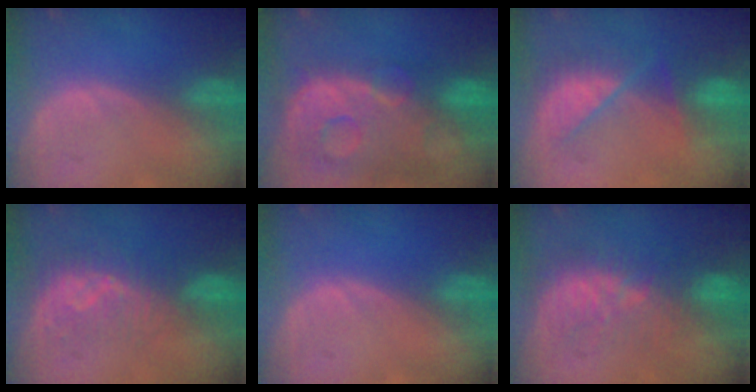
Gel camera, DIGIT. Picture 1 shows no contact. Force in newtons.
{"total": 13.8, "press": 11.3, "slide": 8.0}
{"total": 7.5, "press": 7.3, "slide": 1.9}
{"total": 8.2, "press": 7.4, "slide": 3.6}
{"total": 0.0}
{"total": 9.1, "press": 8.8, "slide": 2.3}